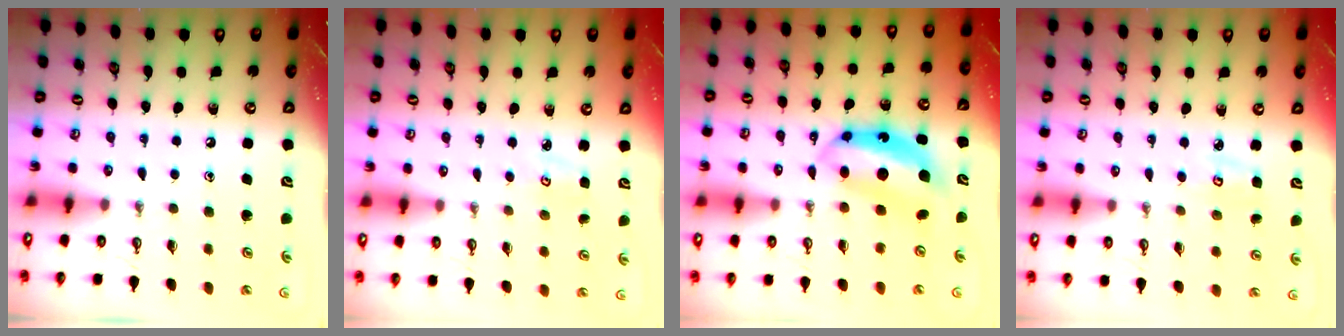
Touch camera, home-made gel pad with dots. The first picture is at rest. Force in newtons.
{"total": 2.9, "press": 2.9, "slide": 0.4}
{"total": 8.3, "press": 8.3, "slide": 0.7}
{"total": 4.6, "press": 4.6, "slide": 0.2}